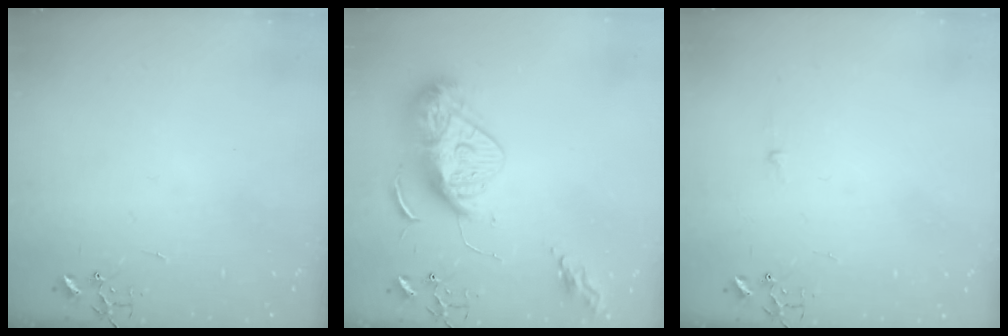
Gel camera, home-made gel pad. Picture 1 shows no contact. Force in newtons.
{"total": 15.7, "press": 15.6, "slide": 1.4}
{"total": 2.7, "press": 2.7, "slide": 0.3}